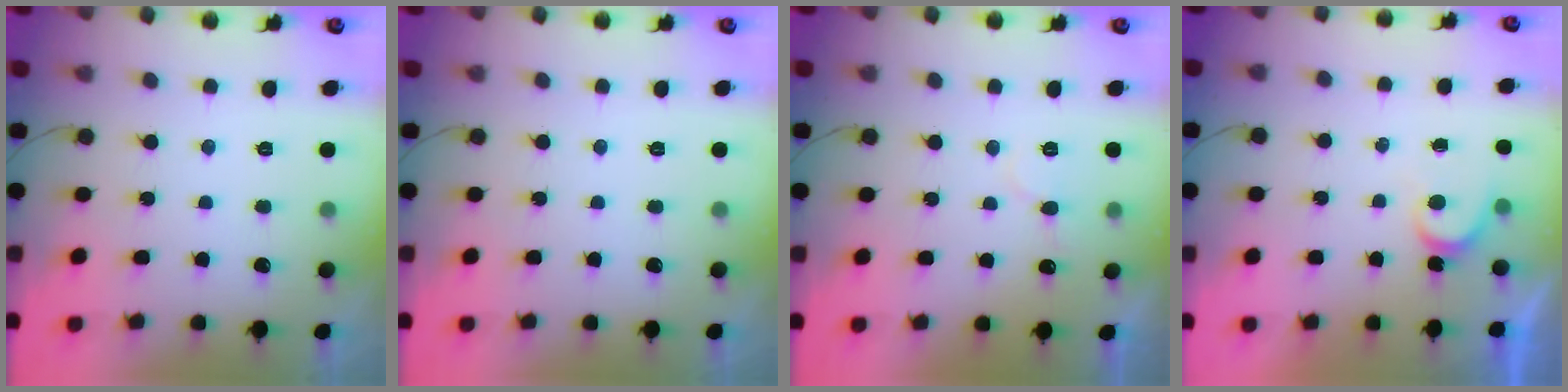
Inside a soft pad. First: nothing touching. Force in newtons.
{"total": 0.0}
{"total": 5.4, "press": 5.3, "slide": 0.4}
{"total": 3.6, "press": 3.6, "slide": 0.4}